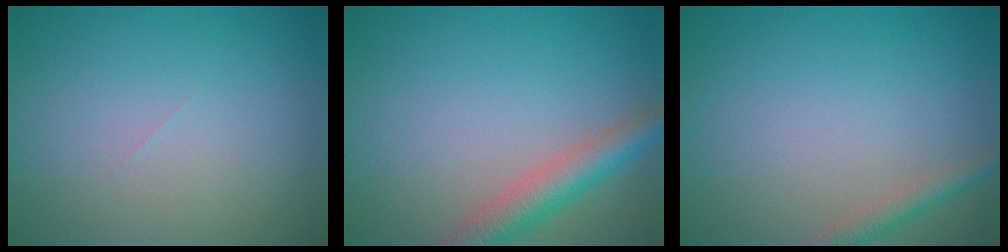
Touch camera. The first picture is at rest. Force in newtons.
{"total": 4.2, "press": 4.2, "slide": 0.1}
{"total": 1.9, "press": 1.9, "slide": 0.0}